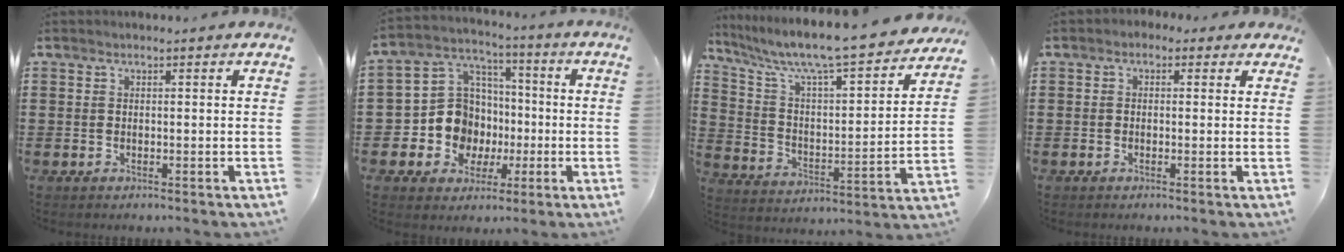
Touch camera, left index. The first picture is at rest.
{"total": 10.8, "force": [-1.7, 10.0, 3.5], "torque": [-0.118, 0.013, -0.024]}
{"total": 9.0, "force": [7.9, 0.4, 4.3], "torque": [-0.117, -0.061, 0.127]}
{"total": 1.3, "force": [-0.2, 1.2, 0.5], "torque": [-0.012, 0.007, -0.006]}